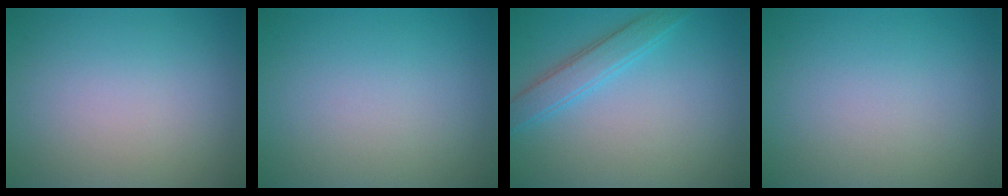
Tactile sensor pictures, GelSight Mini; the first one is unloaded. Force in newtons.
{"total": 0.0}
{"total": 2.8, "press": 2.8, "slide": 0.1}
{"total": 0.0}